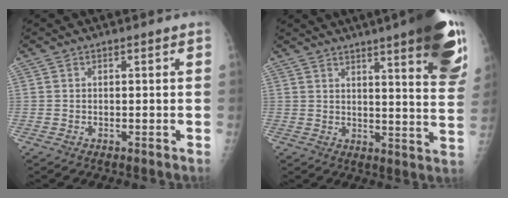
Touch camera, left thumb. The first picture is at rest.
{"total": 21.1, "force": [12.5, 3.8, 16.6], "torque": [-0.197, -0.050, 0.151]}